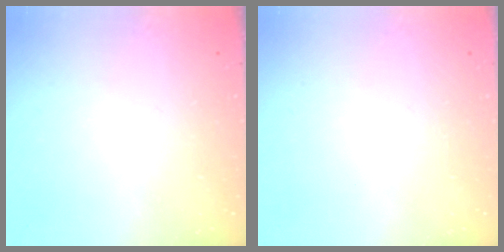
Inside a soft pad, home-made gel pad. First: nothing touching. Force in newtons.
{"total": 1.8, "press": 1.8, "slide": 0.2}